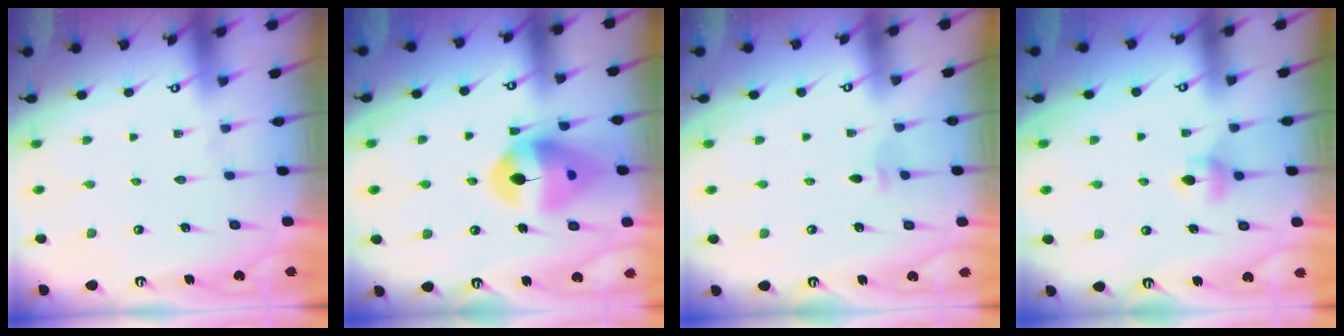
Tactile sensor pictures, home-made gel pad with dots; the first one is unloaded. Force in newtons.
{"total": 14.5, "press": 14.4, "slide": 2.0}
{"total": 2.8, "press": 2.7, "slide": 0.6}
{"total": 5.6, "press": 5.6, "slide": 0.5}